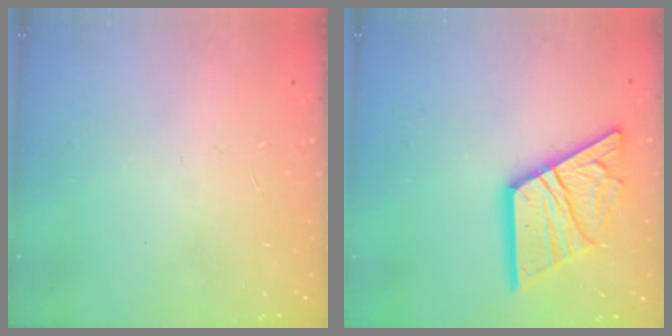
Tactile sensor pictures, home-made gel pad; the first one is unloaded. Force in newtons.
{"total": 18.4, "press": 18.3, "slide": 1.9}